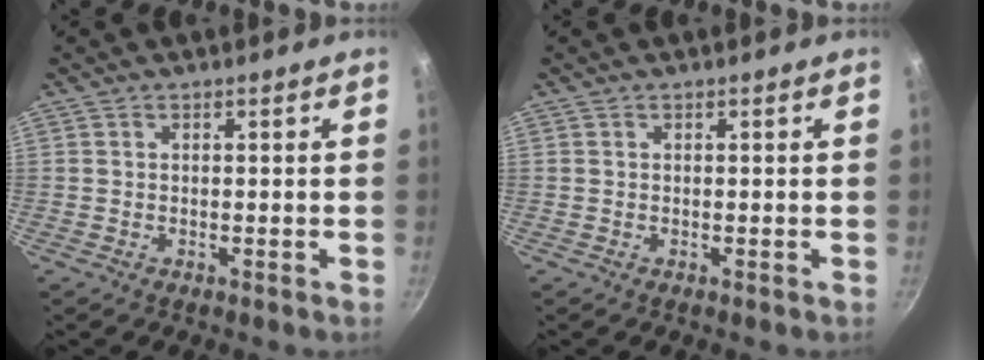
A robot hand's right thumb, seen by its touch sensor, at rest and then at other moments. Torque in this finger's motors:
{"motor_torque": [-0.01, 0.00, -0.06, -0.04, 0.00]}